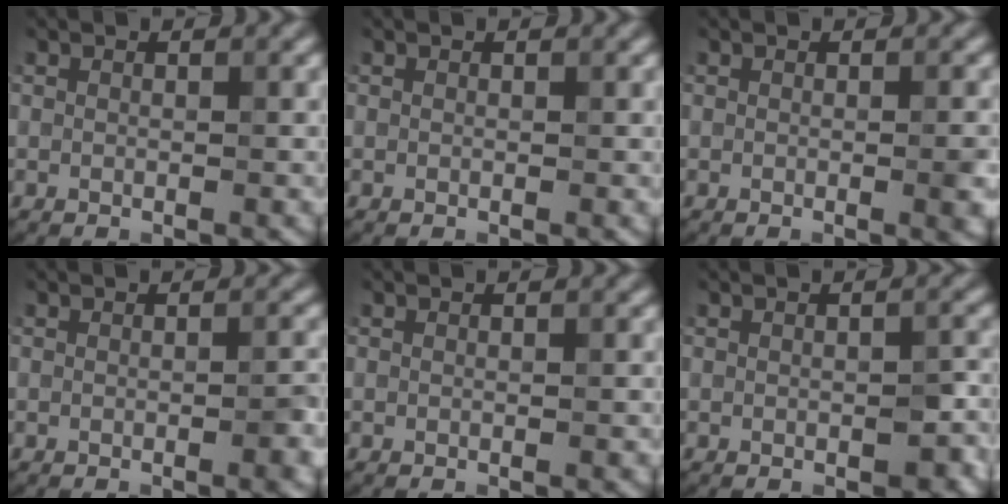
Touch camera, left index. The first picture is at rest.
{"total": 0.0}
{"total": 1.9, "force": [-0.2, 0.4, 1.8], "torque": [-0.021, -0.001, -0.003]}
{"total": 1.8, "force": [-0.5, 0.2, 1.7], "torque": [-0.021, 0.001, -0.007]}
{"total": 0.0}
{"total": 2.3, "force": [-0.6, 1.2, 1.9], "torque": [-0.027, -0.004, -0.003]}